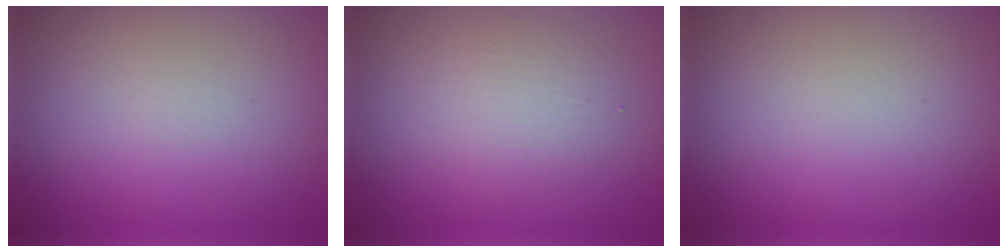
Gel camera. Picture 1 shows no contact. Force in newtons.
{"total": 2.6, "press": 2.6, "slide": 0.1}
{"total": 0.0}